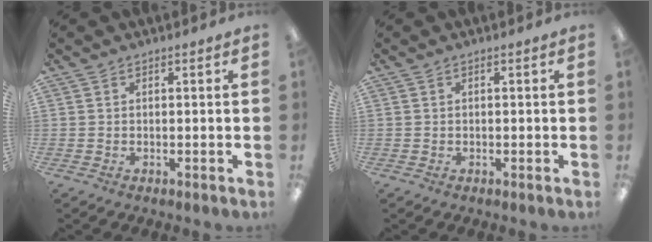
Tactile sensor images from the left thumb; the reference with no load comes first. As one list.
[{"total": 0.0}]